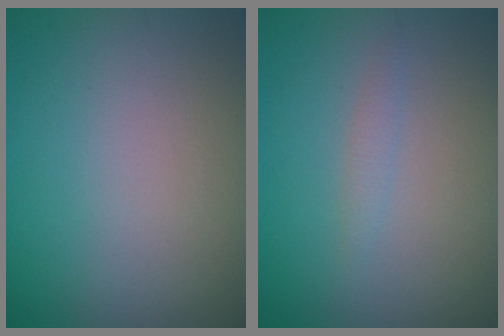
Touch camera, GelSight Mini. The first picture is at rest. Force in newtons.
{"total": 0.8, "press": 0.8, "slide": 0.0}